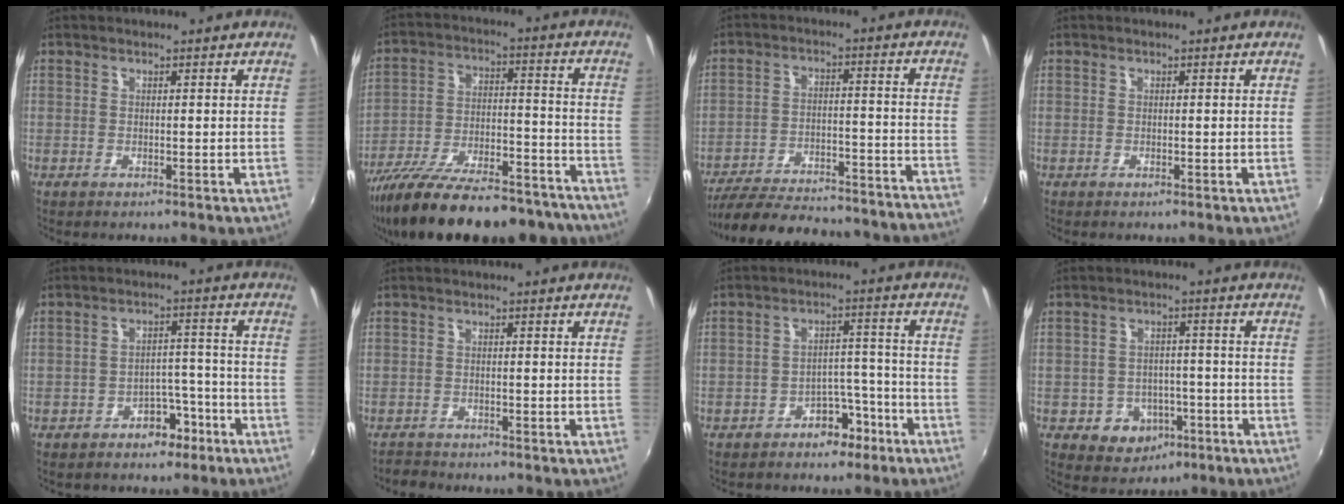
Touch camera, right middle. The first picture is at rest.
{"total": 27.2, "force": [-22.3, 8.3, 13.2], "torque": [-0.238, -0.025, -0.323]}
{"total": 30.3, "force": [-27.6, 5.0, 11.4], "torque": [-0.199, -0.026, -0.361]}
{"total": 0.0}
{"total": 6.2, "force": [-3.9, 4.1, 2.5], "torque": [-0.047, 0.025, -0.039]}
{"total": 1.8, "force": [-1.8, 0.5, -0.2], "torque": [-0.005, 0.002, -0.036]}
{"total": 6.7, "force": [-4.6, 4.3, 2.5], "torque": [-0.038, 0.034, -0.052]}
{"total": 7.6, "force": [-3.4, 6.4, 2.3], "torque": [-0.061, 0.015, -0.028]}